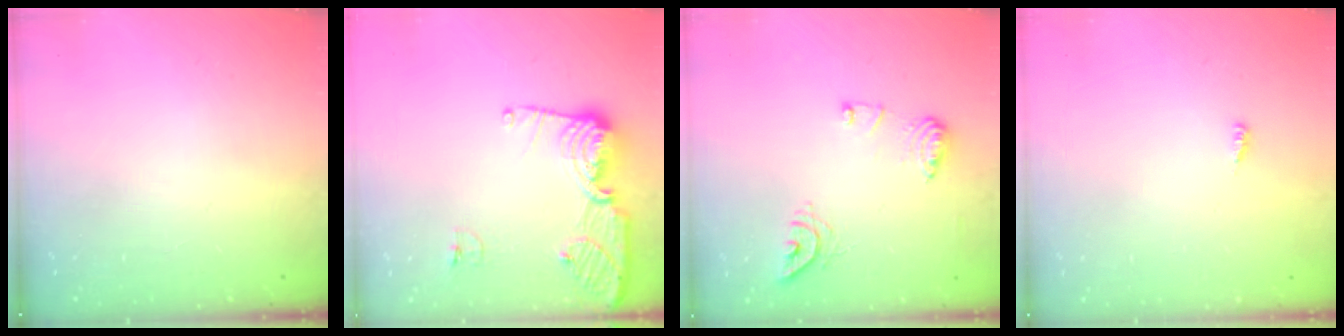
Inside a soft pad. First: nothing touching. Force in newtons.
{"total": 11.7, "press": 11.7, "slide": 1.2}
{"total": 9.8, "press": 9.8, "slide": 0.6}
{"total": 2.6, "press": 2.6, "slide": 0.3}